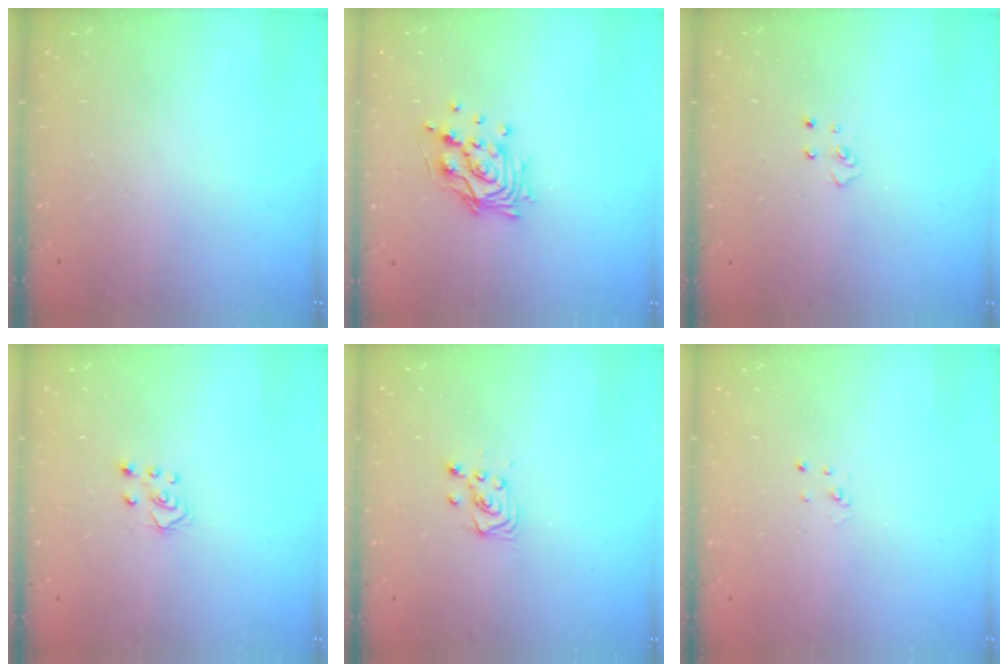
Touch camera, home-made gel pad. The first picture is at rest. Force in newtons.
{"total": 11.7, "press": 11.7, "slide": 0.9}
{"total": 4.7, "press": 4.6, "slide": 0.4}
{"total": 4.2, "press": 4.2, "slide": 0.3}
{"total": 3.4, "press": 3.4, "slide": 0.4}
{"total": 2.0, "press": 2.0, "slide": 0.2}